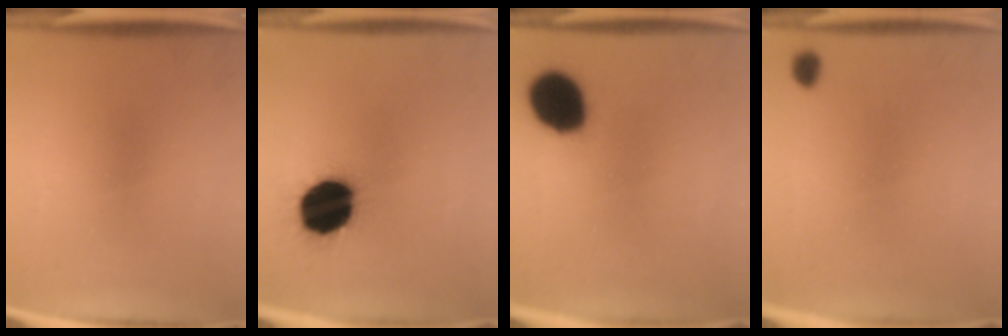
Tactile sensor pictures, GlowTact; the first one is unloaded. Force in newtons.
{"total": 18.7}
{"total": 14.4}
{"total": 2.9}